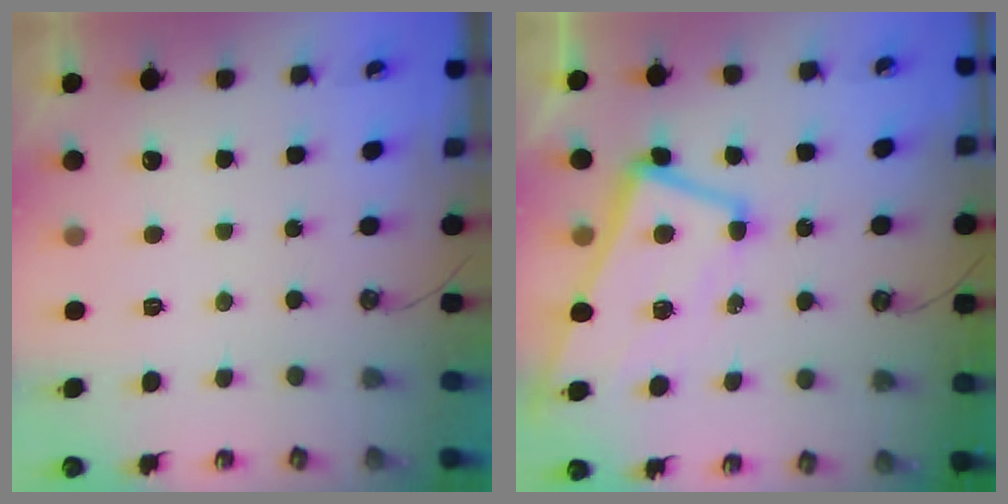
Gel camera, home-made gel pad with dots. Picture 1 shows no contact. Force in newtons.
{"total": 1.2, "press": 0.9, "slide": 0.9}